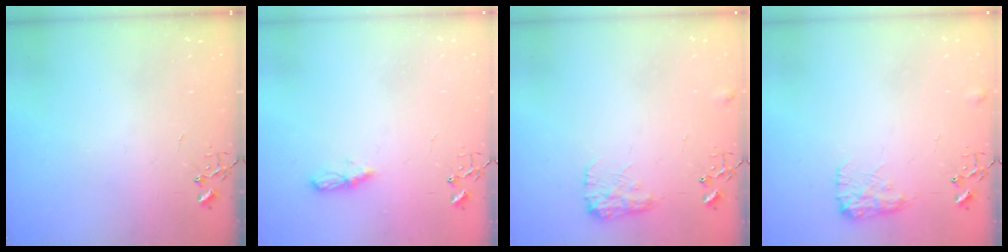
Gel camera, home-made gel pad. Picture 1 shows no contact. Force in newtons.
{"total": 5.1, "press": 5.1, "slide": 0.5}
{"total": 9.5, "press": 9.5, "slide": 0.3}
{"total": 9.5, "press": 9.5, "slide": 0.3}